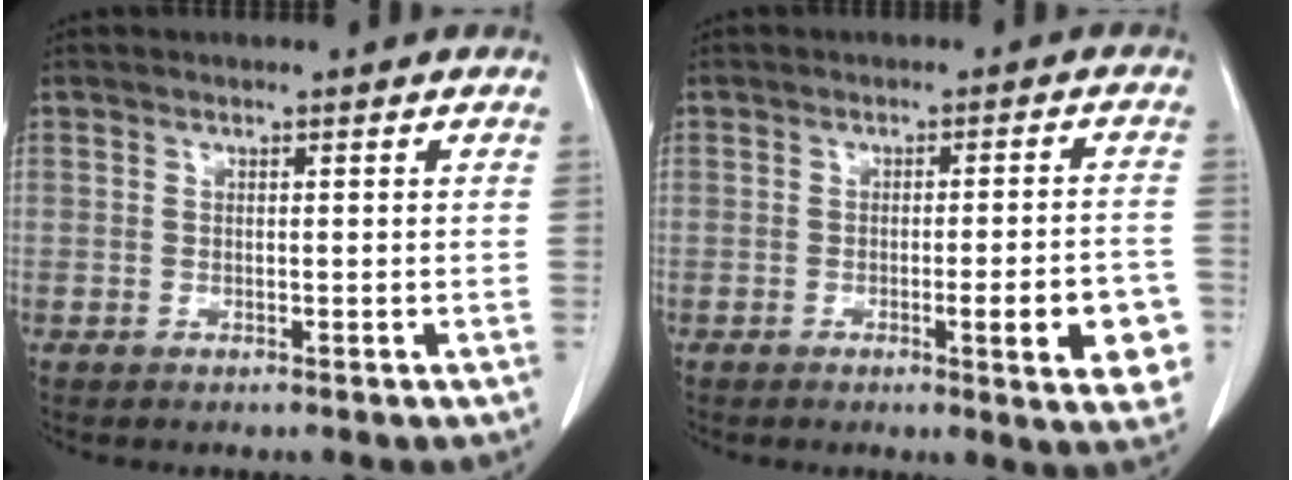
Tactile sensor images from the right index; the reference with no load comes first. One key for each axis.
{"total": 9.1, "fx": -2.9, "fy": 1.1, "fz": 8.5, "tx": -0.094, "ty": -0.003, "tz": -0.033}